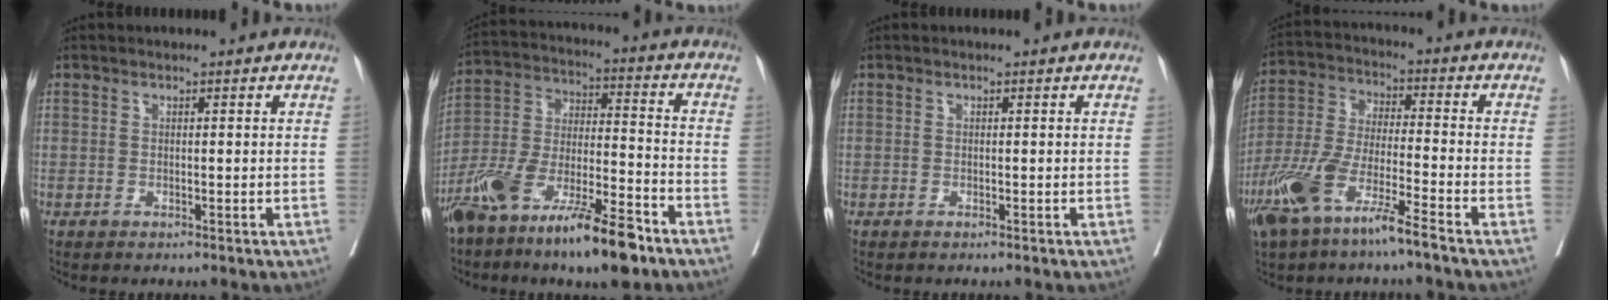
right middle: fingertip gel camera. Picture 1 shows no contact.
{"total": 16.9, "force": [-11.5, 3.1, 12.0], "torque": [-0.236, -0.012, -0.210]}
{"total": 0.0}
{"total": 11.3, "force": [-7.3, 1.2, 8.6], "torque": [-0.184, -0.019, -0.146]}